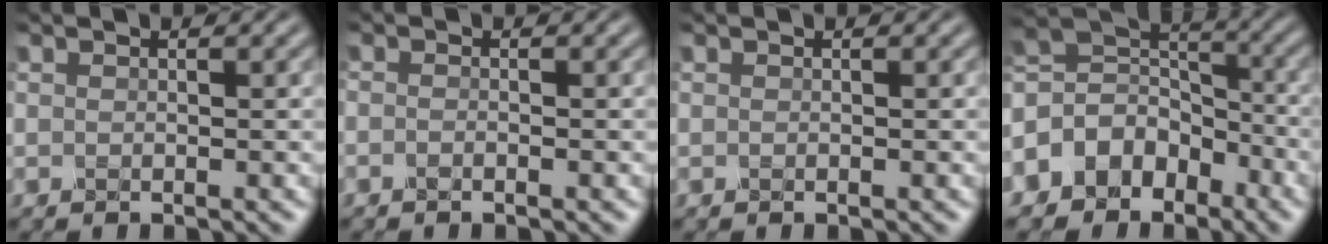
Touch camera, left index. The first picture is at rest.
{"total": 0.8, "force": [-0.5, 0.2, 0.6], "torque": [-0.010, -0.002, -0.010]}
{"total": 0.0}
{"total": 6.9, "force": [-4.0, 5.0, 2.5], "torque": [-0.043, 0.015, -0.092]}